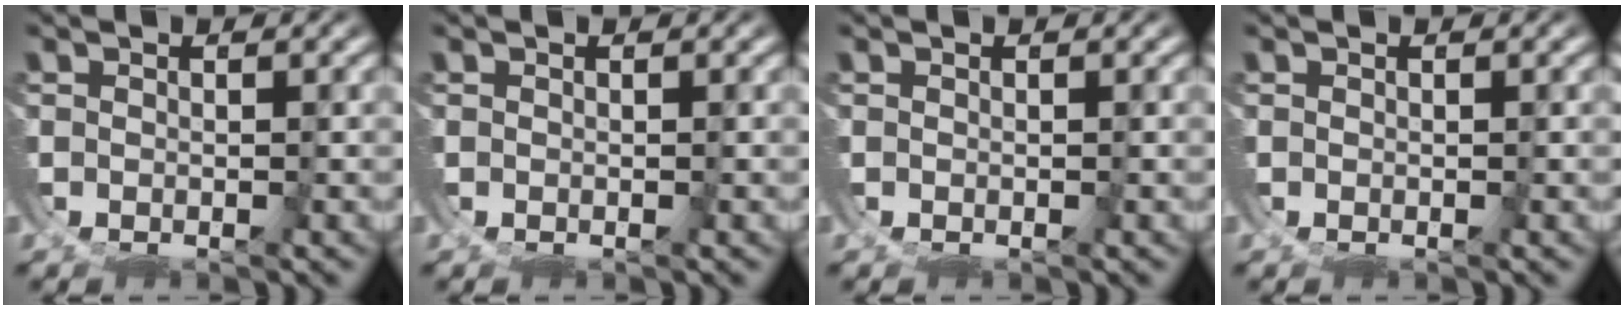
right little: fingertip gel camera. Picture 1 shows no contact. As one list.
[{"total": 0.0}, {"total": 0.0}, {"total": 0.0}]